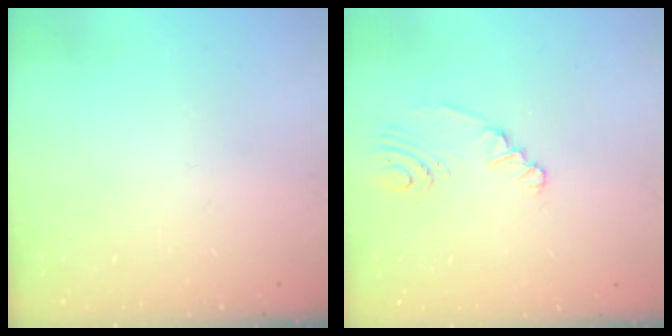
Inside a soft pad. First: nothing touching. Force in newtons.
{"total": 2.9, "press": 2.7, "slide": 0.9}